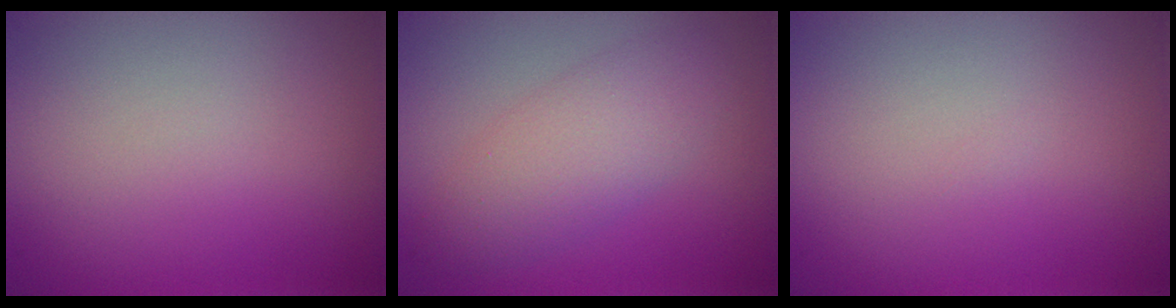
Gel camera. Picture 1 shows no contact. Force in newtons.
{"total": 3.8, "press": 3.8, "slide": 0.1}
{"total": 0.0}